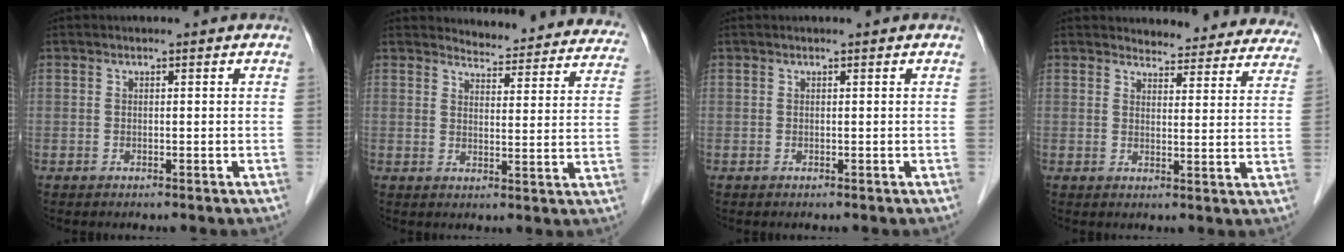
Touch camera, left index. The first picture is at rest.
{"total": 16.6, "force": [16.1, 3.3, 2.4], "torque": [0.000, -0.055, 0.160]}
{"total": 0.0}
{"total": 16.2, "force": [15.5, 4.2, 2.5], "torque": [0.005, -0.041, 0.152]}